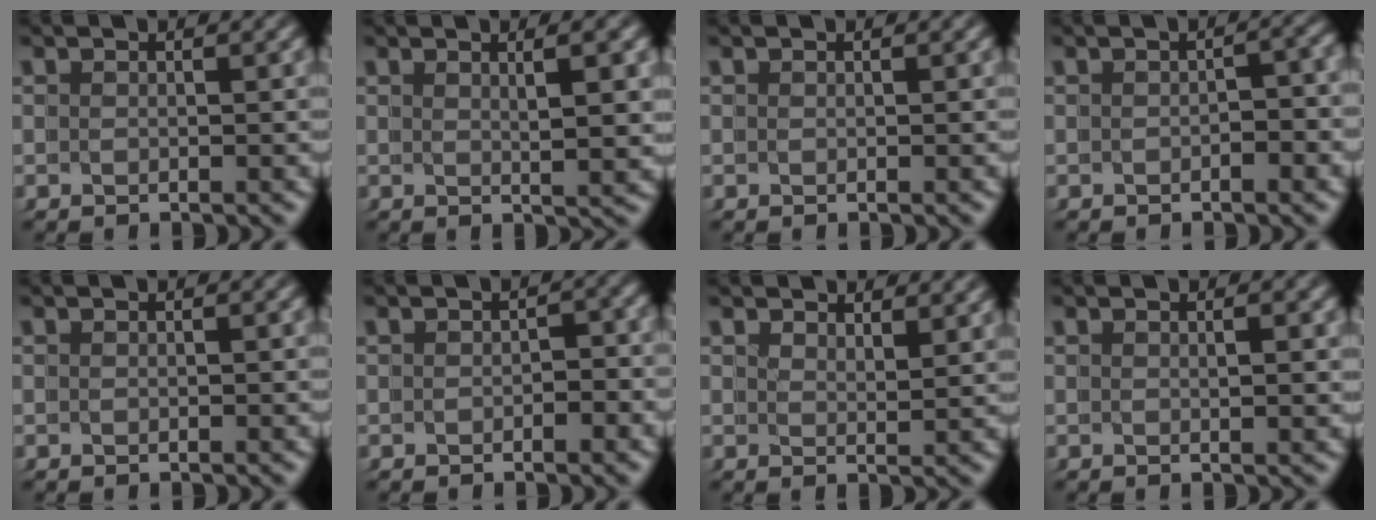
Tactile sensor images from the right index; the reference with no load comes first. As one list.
[{"total": 2.0, "force": [0.9, -1.4, 1.1], "torque": [-0.009, -0.002, 0.022]}, {"total": 0.0}, {"total": 1.0, "force": [-0.7, 0.3, 0.6], "torque": [-0.002, 0.002, -0.015]}, {"total": 0.0}, {"total": 1.0, "force": [-0.8, 0.6, 0.1], "torque": [0.011, -0.001, -0.016]}, {"total": 2.5, "force": [2.3, -0.6, -0.7], "torque": [0.010, -0.011, 0.041]}, {"total": 0.7, "force": [0.0, -0.7, 0.2], "torque": [0.000, -0.006, 0.006]}]